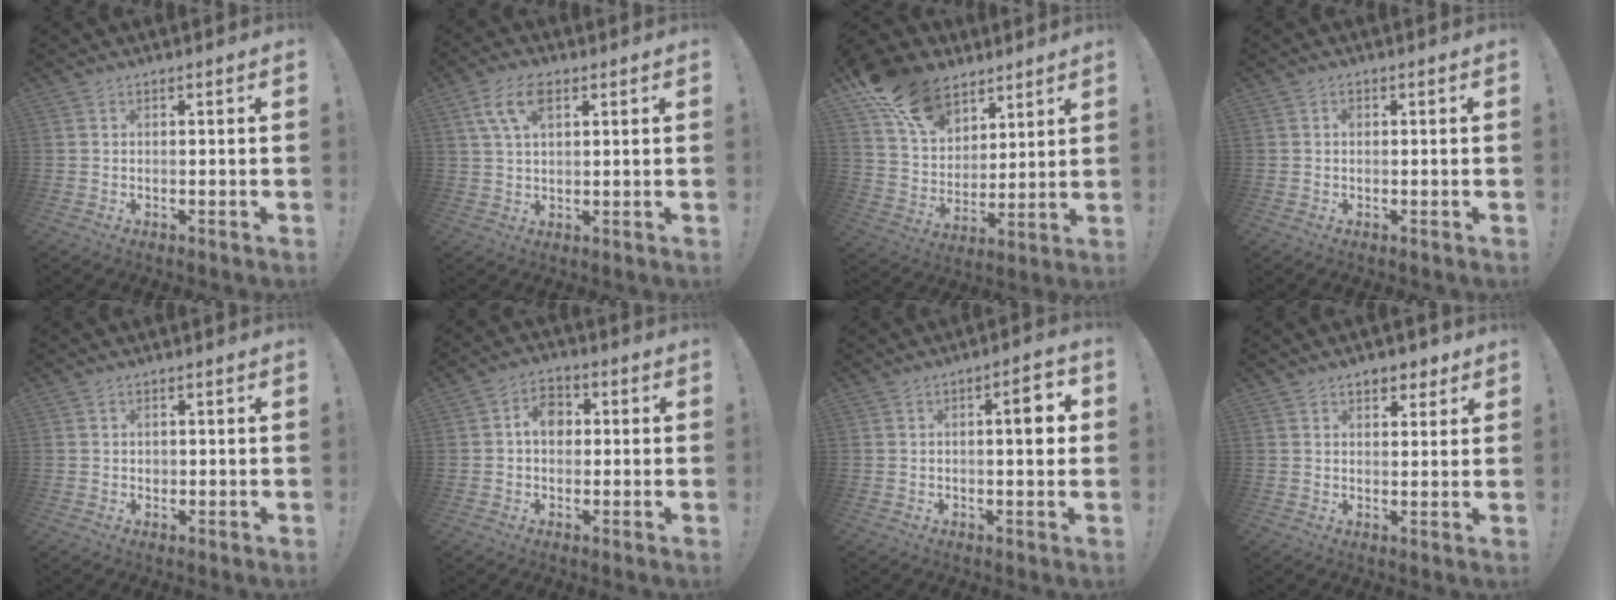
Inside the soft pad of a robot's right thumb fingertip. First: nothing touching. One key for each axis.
{"total": 8.3, "fx": 3.6, "fy": 4.2, "fz": 6.2, "tx": -0.122, "ty": 0.003, "tz": 0.069}
{"total": 17.9, "fx": 11.6, "fy": 11.4, "fz": 7.5, "tx": -0.124, "ty": -0.064, "tz": 0.221}
{"total": 0.8, "fx": 0.1, "fy": 0.7, "fz": 0.4, "tx": 0.000, "ty": 0.001, "tz": 0.000}
{"total": 0.9, "fx": 0.1, "fy": 0.9, "fz": 0.2, "tx": 0.003, "ty": -0.001, "tz": -0.001}
{"total": 7.0, "fx": 0.8, "fy": 5.2, "fz": 4.5, "tx": -0.059, "ty": 0.006, "tz": 0.013}
{"total": 5.9, "fx": 0.8, "fy": 1.6, "fz": 5.6, "tx": -0.066, "ty": -0.002, "tz": 0.002}
{"total": 4.8, "fx": 3.2, "fy": 2.9, "fz": 2.2, "tx": -0.018, "ty": -0.012, "tz": 0.053}